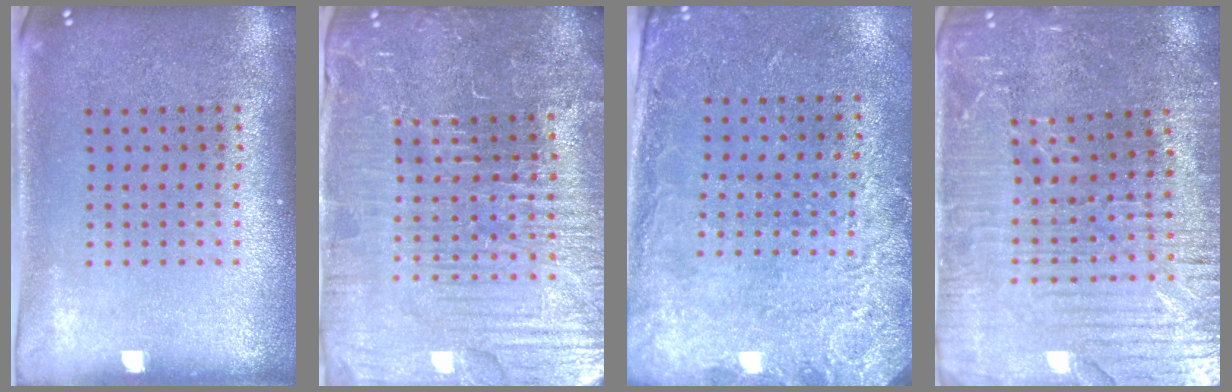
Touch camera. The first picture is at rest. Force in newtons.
{"total": 5.6, "press": 5.2, "slide": 2.3}
{"total": 2.6, "press": 2.0, "slide": 1.7}
{"total": 3.7, "press": 3.6, "slide": 0.8}